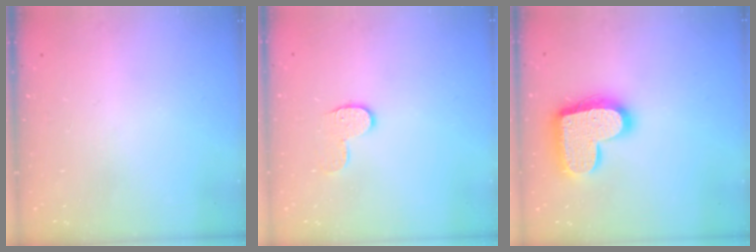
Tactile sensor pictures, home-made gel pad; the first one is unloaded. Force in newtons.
{"total": 8.1, "press": 8.1, "slide": 0.4}
{"total": 18.1, "press": 18.1, "slide": 1.1}